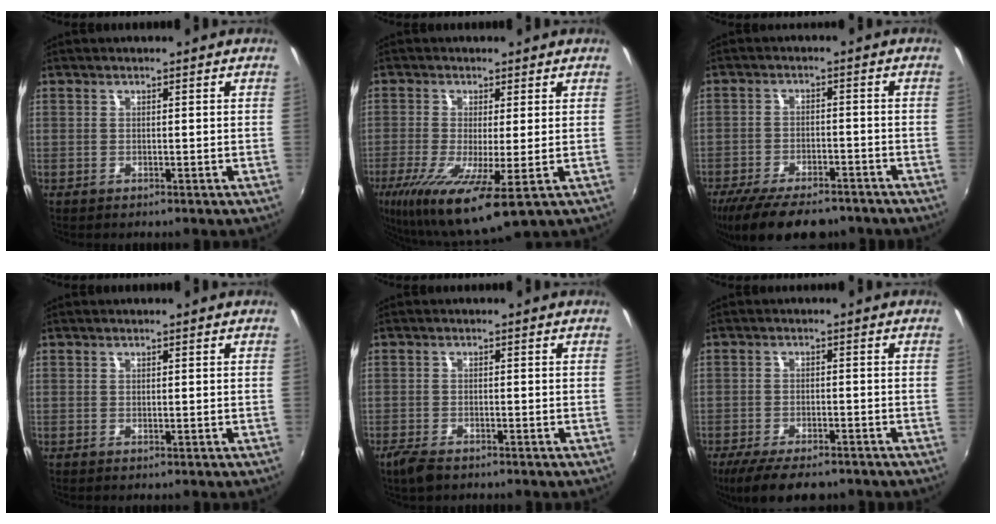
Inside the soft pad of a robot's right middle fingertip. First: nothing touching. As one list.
[{"total": 13.0, "force": [-5.0, 2.6, 11.7], "torque": [-0.239, -0.048, -0.087]}, {"total": 15.0, "force": [-11.6, 5.6, 7.8], "torque": [-0.169, -0.033, -0.180]}, {"total": 0.0}, {"total": 4.0, "force": [-3.0, 1.5, 2.2], "torque": [-0.058, -0.011, -0.058]}, {"total": 9.8, "force": [-7.5, 3.3, 5.3], "torque": [-0.120, -0.024, -0.124]}]